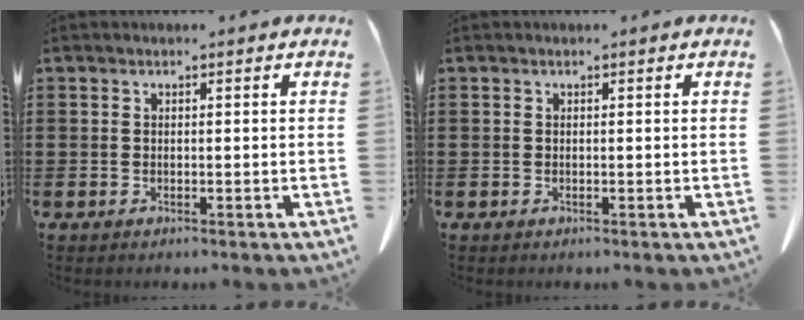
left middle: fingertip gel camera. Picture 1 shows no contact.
{"total": 0.0}